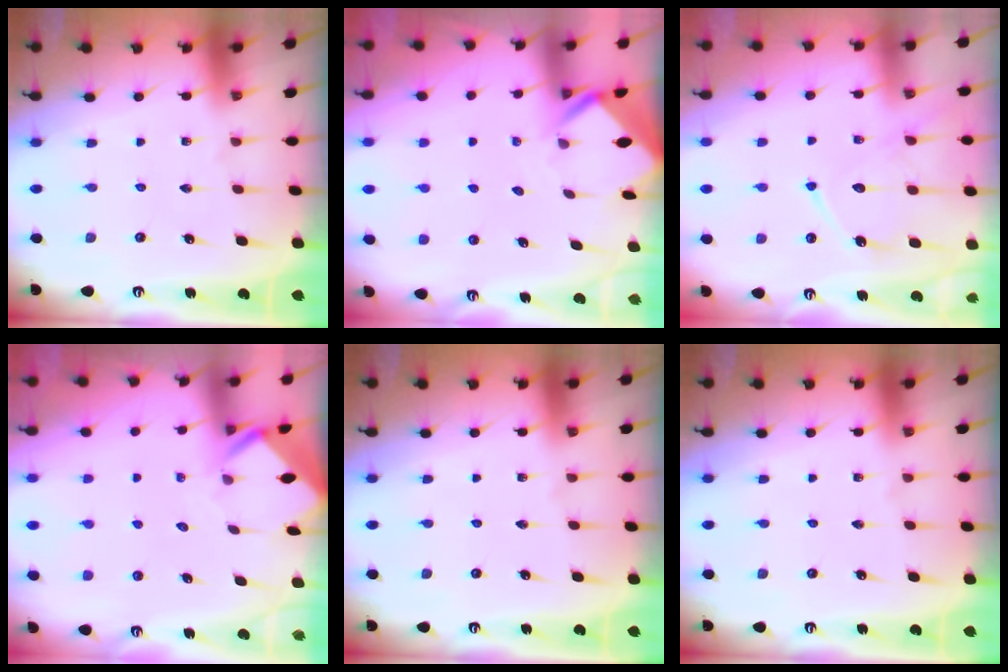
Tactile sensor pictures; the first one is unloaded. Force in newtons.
{"total": 2.8, "press": 2.8, "slide": 0.2}
{"total": 13.1, "press": 13.1, "slide": 1.1}
{"total": 2.8, "press": 2.8, "slide": 0.2}
{"total": 0.0}
{"total": 0.0}